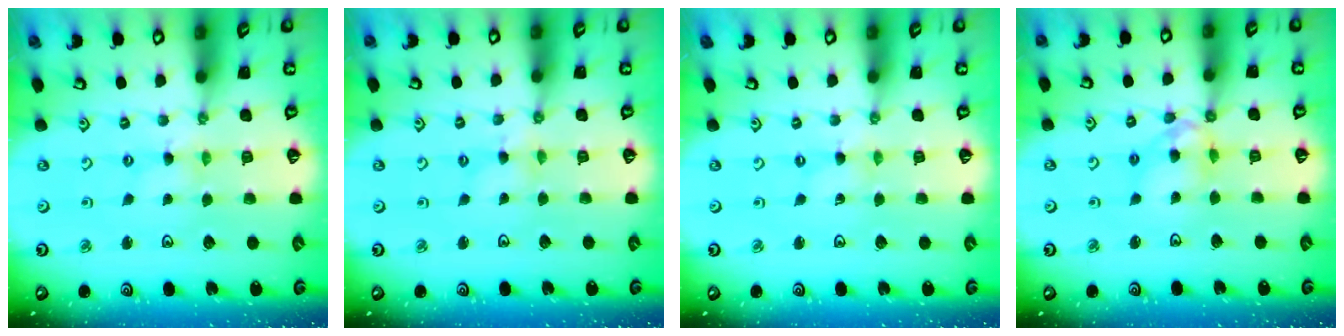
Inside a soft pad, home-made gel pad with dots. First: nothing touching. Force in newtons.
{"total": 1.6, "press": 1.6, "slide": 0.2}
{"total": 0.0}
{"total": 9.8, "press": 9.7, "slide": 1.1}